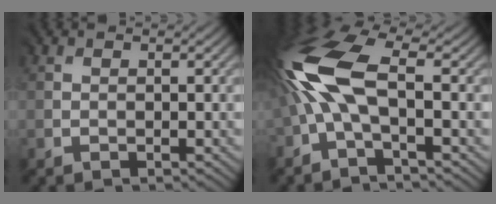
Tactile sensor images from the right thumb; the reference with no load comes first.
{"total": 11.9, "force": [-0.1, 4.7, 10.9], "torque": [-0.260, 0.022, -0.015]}